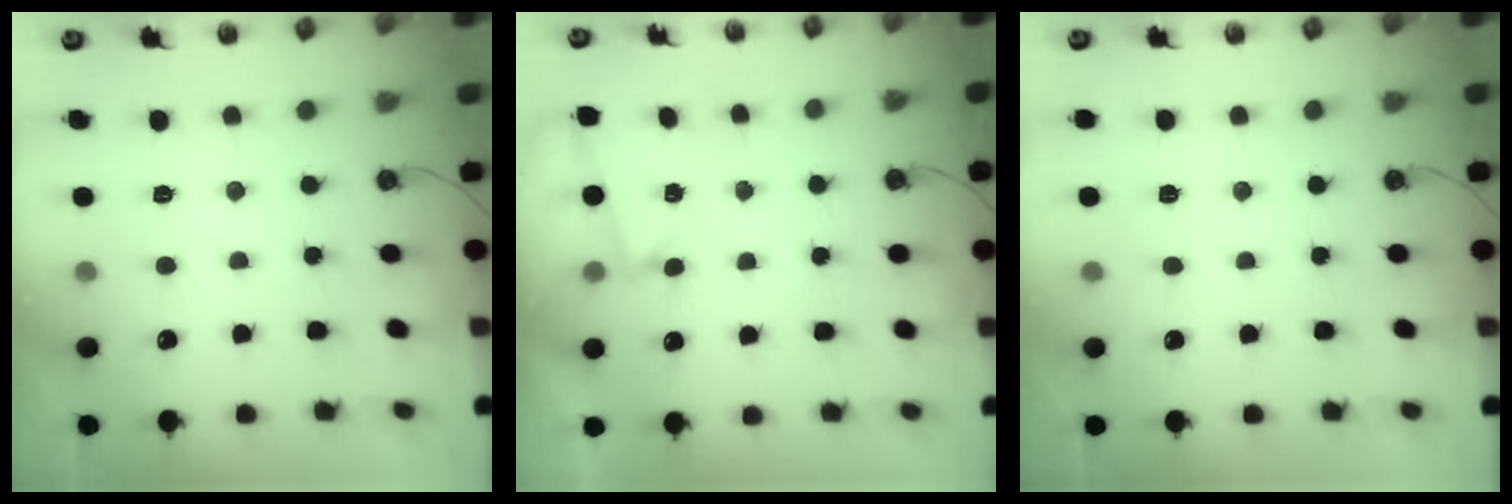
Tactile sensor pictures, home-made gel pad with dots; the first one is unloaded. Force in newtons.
{"total": 3.1, "press": 2.8, "slide": 1.4}
{"total": 2.6, "press": 2.5, "slide": 0.7}